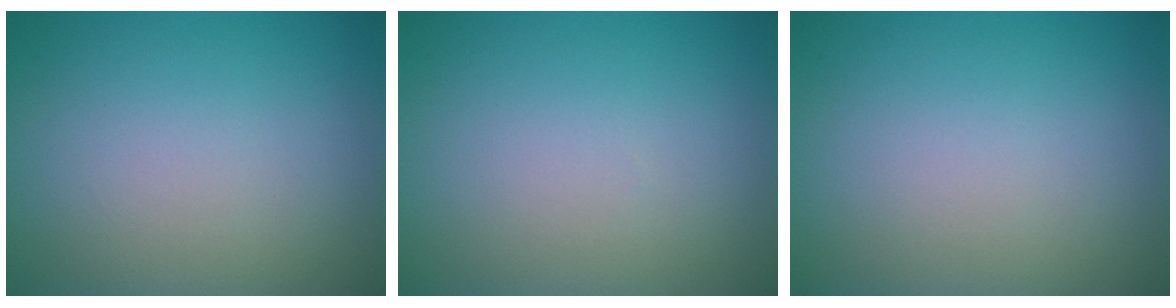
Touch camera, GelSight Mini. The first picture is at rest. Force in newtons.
{"total": 0.0}
{"total": 0.0}